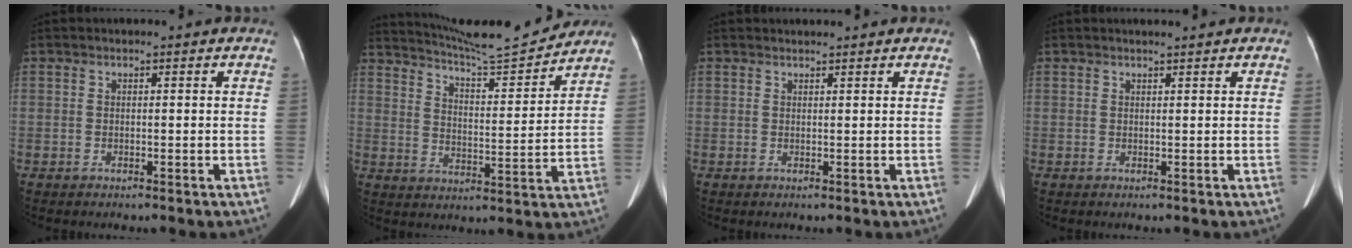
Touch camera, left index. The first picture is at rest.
{"total": 13.6, "force": [13.1, -0.4, 3.6], "torque": [-0.065, -0.011, 0.201]}
{"total": 1.3, "force": [1.3, 0.0, 0.1], "torque": [-0.007, 0.011, 0.023]}
{"total": 1.1, "force": [1.0, -0.1, 0.4], "torque": [-0.007, 0.003, 0.019]}